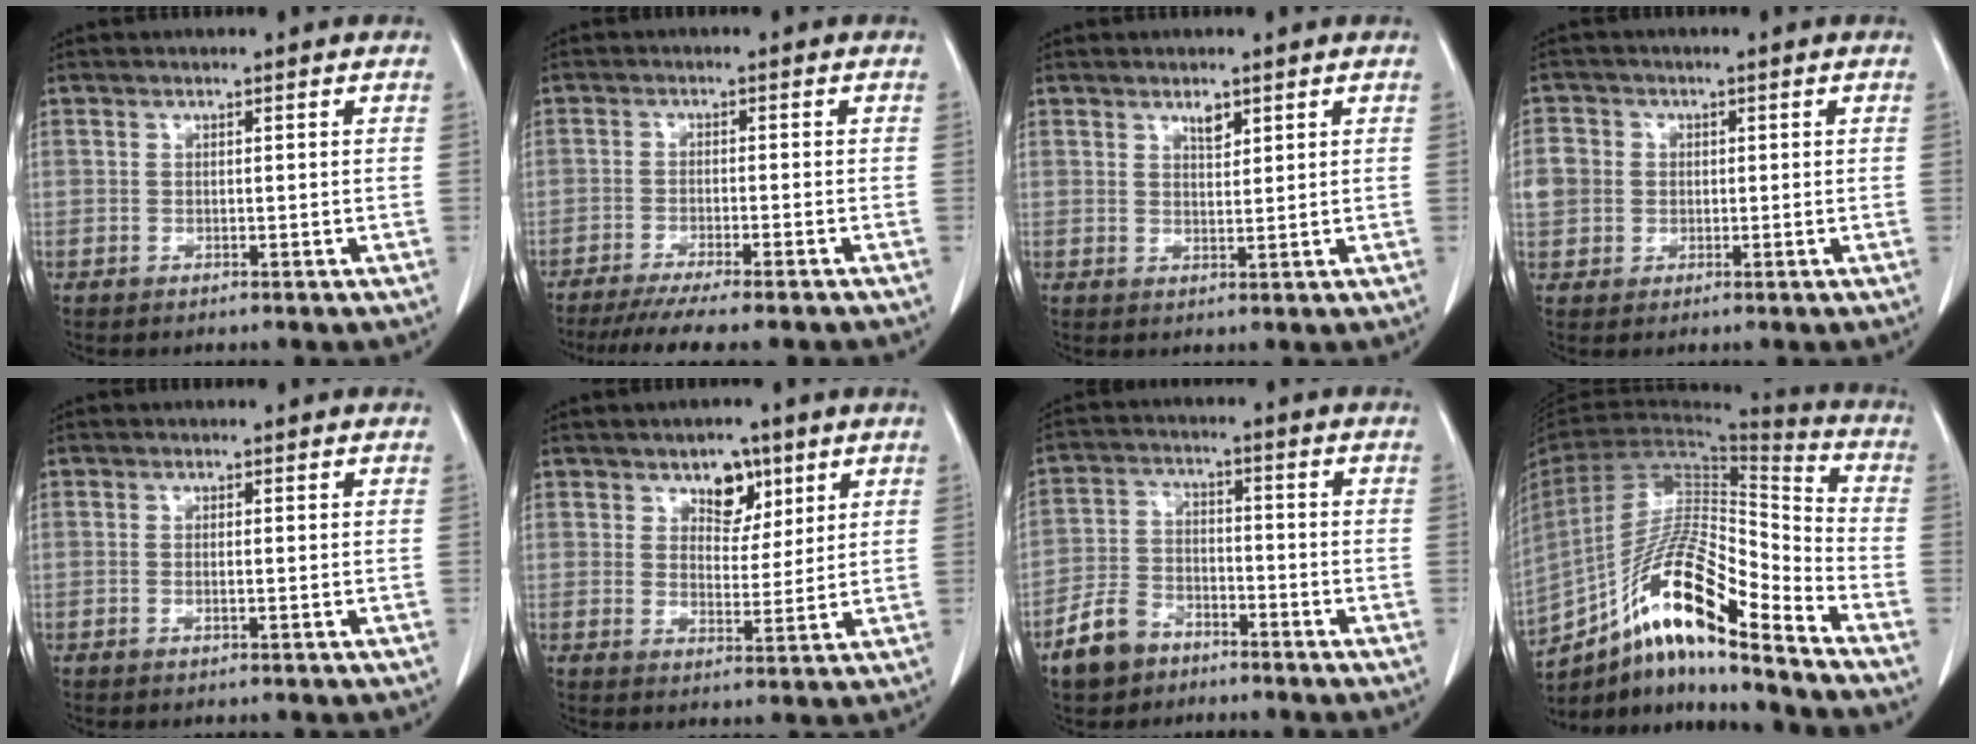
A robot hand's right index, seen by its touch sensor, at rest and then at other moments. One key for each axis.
{"total": 11.4, "fx": -9.8, "fy": 0.8, "fz": 5.8, "tx": -0.070, "ty": -0.019, "tz": -0.140}
{"total": 2.1, "fx": 1.6, "fy": 0.8, "fz": 1.2, "tx": -0.021, "ty": -0.003, "tz": 0.030}
{"total": 5.8, "fx": 0.6, "fy": 5.5, "fz": 1.7, "tx": -0.041, "ty": 0.016, "tz": 0.014}
{"total": 0.8, "fx": -0.2, "fy": 0.2, "fz": 0.7, "tx": -0.014, "ty": -0.001, "tz": -0.002}
{"total": 5.6, "fx": 3.3, "fy": 3.4, "fz": 3.0, "tx": -0.036, "ty": 0.005, "tz": 0.053}
{"total": 7.4, "fx": -5.1, "fy": 4.7, "fz": 2.7, "tx": -0.065, "ty": 0.008, "tz": -0.094}
{"total": 18.7, "fx": -12.1, "fy": 2.6, "fz": 14.0, "tx": -0.277, "ty": 0.005, "tz": -0.216}